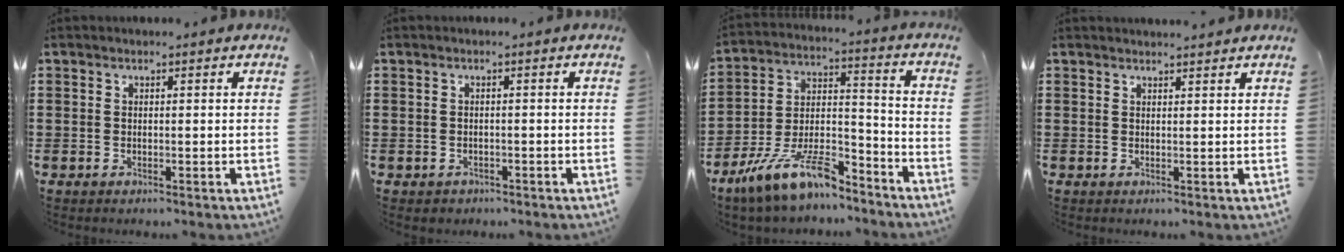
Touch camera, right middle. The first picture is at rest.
{"total": 0.7, "force": [-0.5, 0.4, 0.0], "torque": [-0.002, 0.004, -0.014]}
{"total": 12.4, "force": [-10.0, 2.9, 6.7], "torque": [-0.127, 0.027, -0.192]}
{"total": 1.2, "force": [1.2, -0.1, 0.2], "torque": [0.003, -0.005, 0.020]}